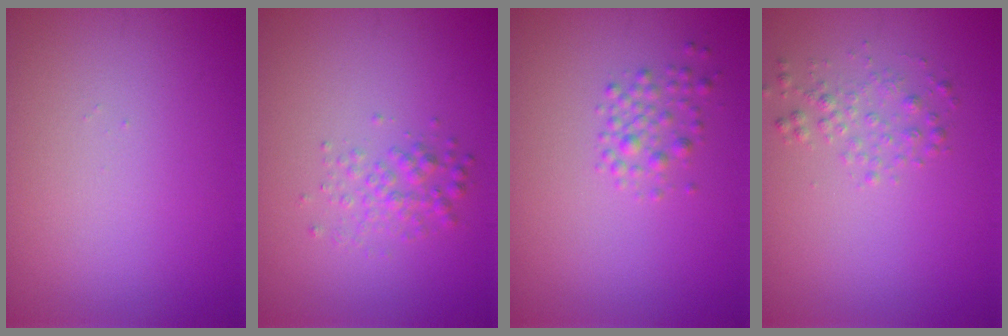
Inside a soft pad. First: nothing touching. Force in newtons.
{"total": 1.9, "press": 1.9, "slide": 0.0}
{"total": 1.7, "press": 1.7, "slide": 0.1}
{"total": 1.6, "press": 1.6, "slide": 0.0}